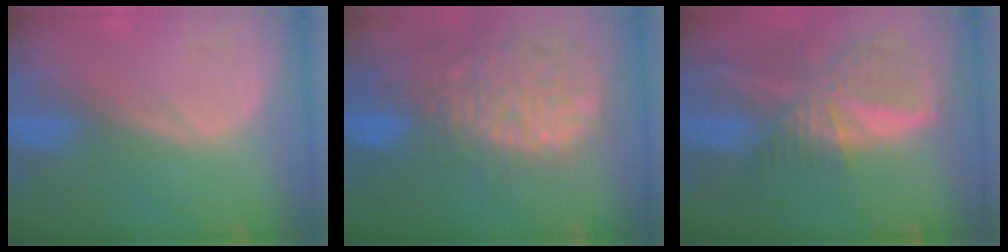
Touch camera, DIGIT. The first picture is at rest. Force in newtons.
{"total": 14.2, "press": 11.8, "slide": 7.9}
{"total": 9.5, "press": 8.3, "slide": 4.7}